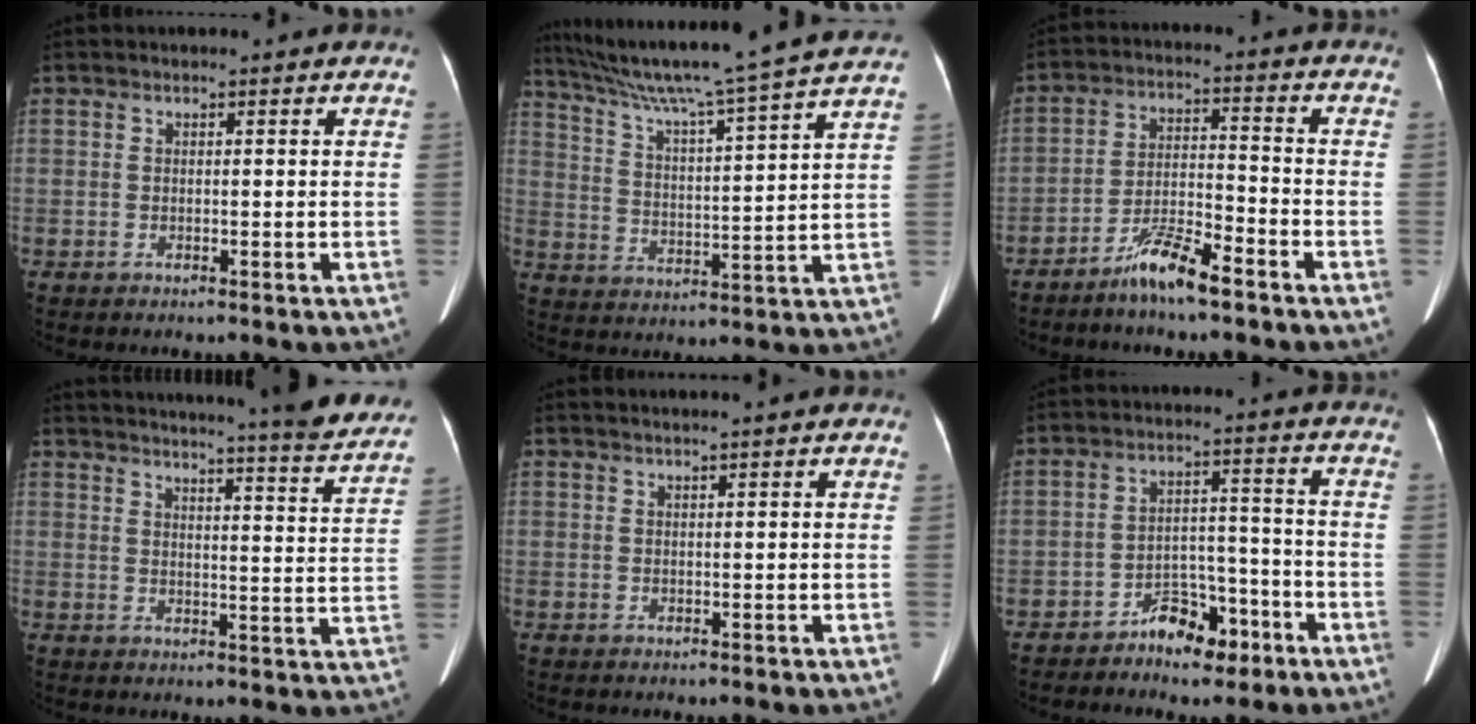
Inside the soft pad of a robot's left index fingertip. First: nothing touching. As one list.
[{"total": 20.1, "force": [16.9, -2.1, 10.7], "torque": [-0.188, -0.014, 0.248]}, {"total": 7.2, "force": [-5.8, 0.5, 4.3], "torque": [-0.089, -0.012, -0.112]}, {"total": 25.9, "force": [24.0, 0.5, 9.8], "torque": [-0.143, -0.079, 0.279]}, {"total": 0.7, "force": [0.3, -0.5, 0.4], "torque": [-0.005, 0.008, 0.016]}, {"total": 6.8, "force": [-5.0, 3.3, 3.2], "torque": [-0.052, 0.017, -0.081]}]